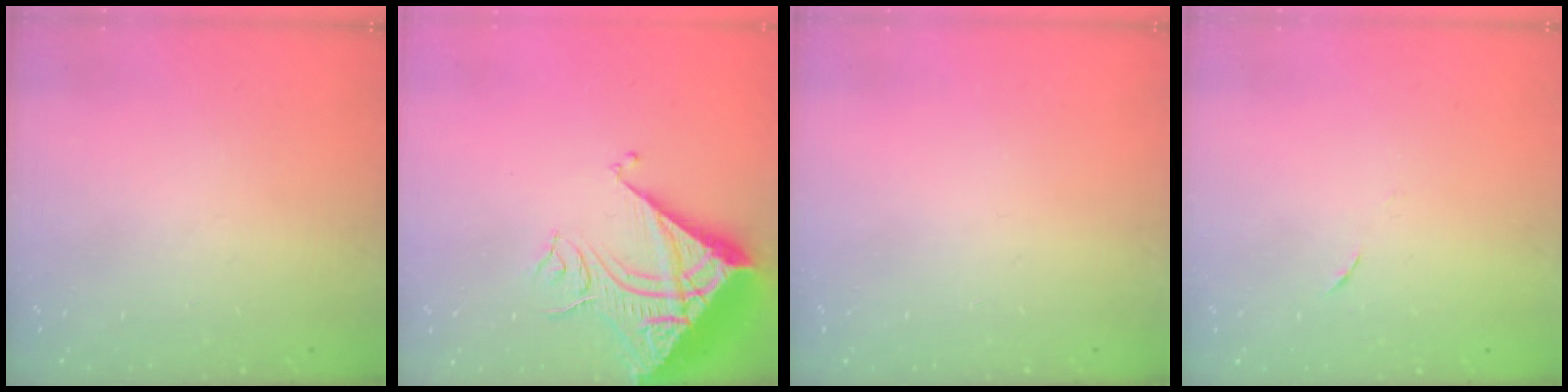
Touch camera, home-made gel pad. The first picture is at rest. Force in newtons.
{"total": 11.1, "press": 11.1, "slide": 1.0}
{"total": 0.0}
{"total": 3.5, "press": 3.4, "slide": 0.9}